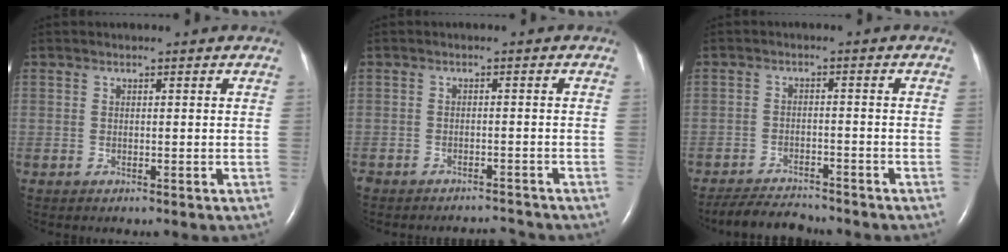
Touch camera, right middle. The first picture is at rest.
{"total": 4.1, "force": [-4.0, 0.4, -0.1], "torque": [0.000, -0.006, -0.064]}
{"total": 6.2, "force": [-6.0, 0.9, 1.2], "torque": [-0.025, -0.016, -0.099]}